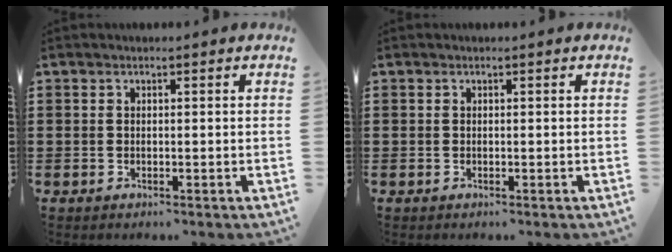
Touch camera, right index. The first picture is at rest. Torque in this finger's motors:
{"motor_torque": [0.00, 0.00, 0.00, -0.01]}